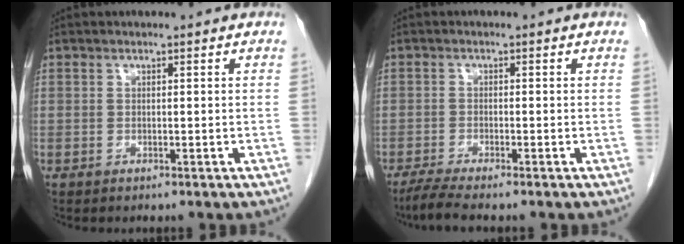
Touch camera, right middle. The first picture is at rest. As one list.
[{"total": 3.8, "force": [-3.1, -0.3, 2.2], "torque": [-0.048, -0.012, -0.061]}]